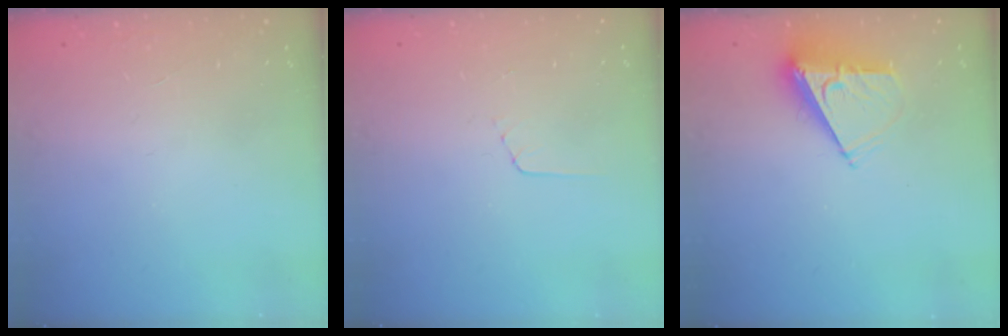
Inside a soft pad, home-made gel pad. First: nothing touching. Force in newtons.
{"total": 2.7, "press": 2.7, "slide": 0.2}
{"total": 7.7, "press": 7.7, "slide": 0.7}